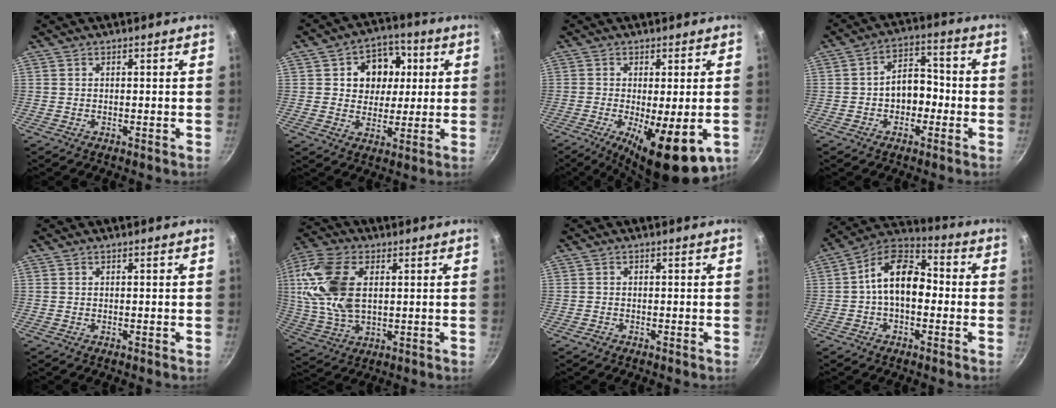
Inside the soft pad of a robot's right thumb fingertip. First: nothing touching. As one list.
[{"total": 11.0, "force": [2.4, 8.7, 6.2], "torque": [-0.037, 0.005, 0.035]}, {"total": 14.8, "force": [-5.4, 4.9, 12.9], "torque": [-0.172, -0.020, -0.068]}, {"total": 8.0, "force": [-1.4, 5.6, 5.5], "torque": [-0.056, 0.033, -0.036]}, {"total": 0.0}, {"total": 16.5, "force": [3.1, 9.3, 13.2], "torque": [-0.295, 0.004, 0.060]}, {"total": 0.9, "force": [-0.6, 0.6, 0.2], "torque": [-0.003, 0.001, -0.014]}, {"total": 13.2, "force": [-0.1, 8.2, 10.4], "torque": [-0.150, 0.041, -0.018]}]